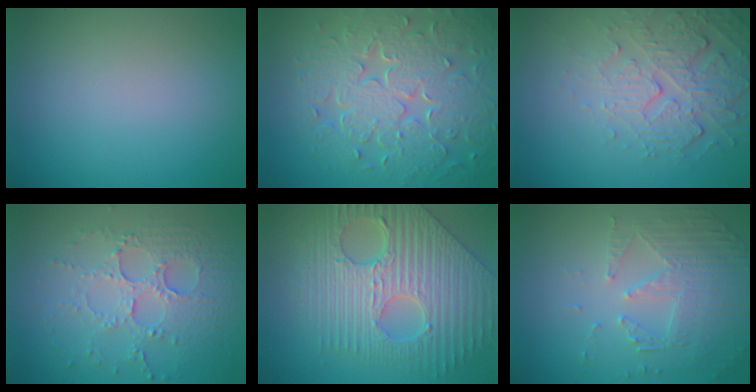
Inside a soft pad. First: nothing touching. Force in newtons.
{"total": 8.9, "press": 6.3, "slide": 6.3}
{"total": 5.4, "press": 3.6, "slide": 4.0}
{"total": 5.5, "press": 3.8, "slide": 4.0}
{"total": 9.9, "press": 7.2, "slide": 6.9}
{"total": 5.3, "press": 3.7, "slide": 3.8}